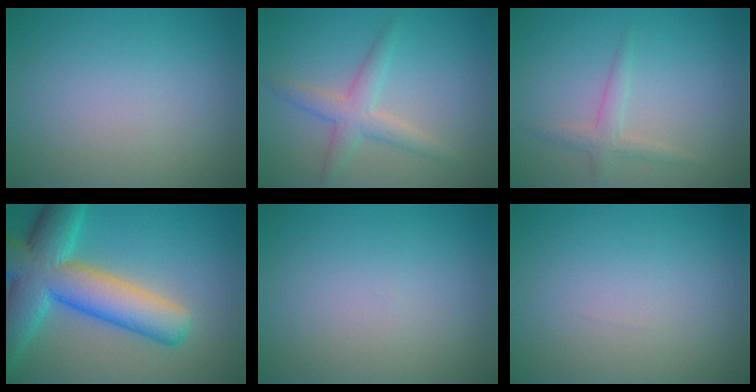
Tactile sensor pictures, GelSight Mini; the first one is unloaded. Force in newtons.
{"total": 3.0, "press": 3.0, "slide": 0.1}
{"total": 1.8, "press": 1.8, "slide": 0.0}
{"total": 10.9, "press": 10.9, "slide": 0.5}
{"total": 0.0}
{"total": 0.0}